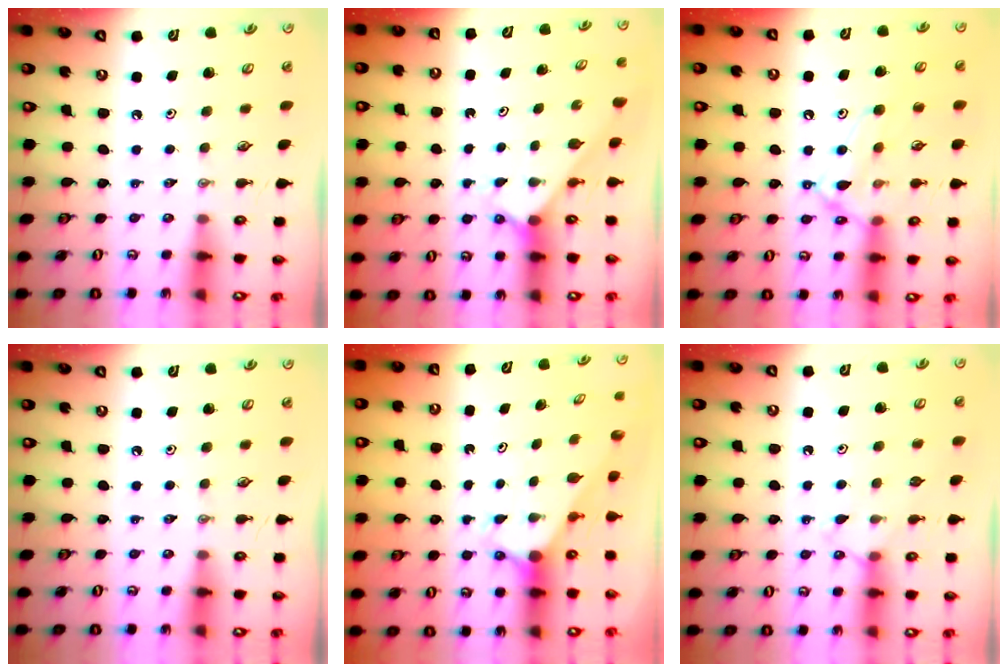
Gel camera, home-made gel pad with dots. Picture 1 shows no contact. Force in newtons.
{"total": 1.9, "press": 1.9, "slide": 0.2}
{"total": 14.3, "press": 14.2, "slide": 0.9}
{"total": 0.0}
{"total": 2.7, "press": 2.7, "slide": 0.0}
{"total": 6.7, "press": 6.6, "slide": 0.6}